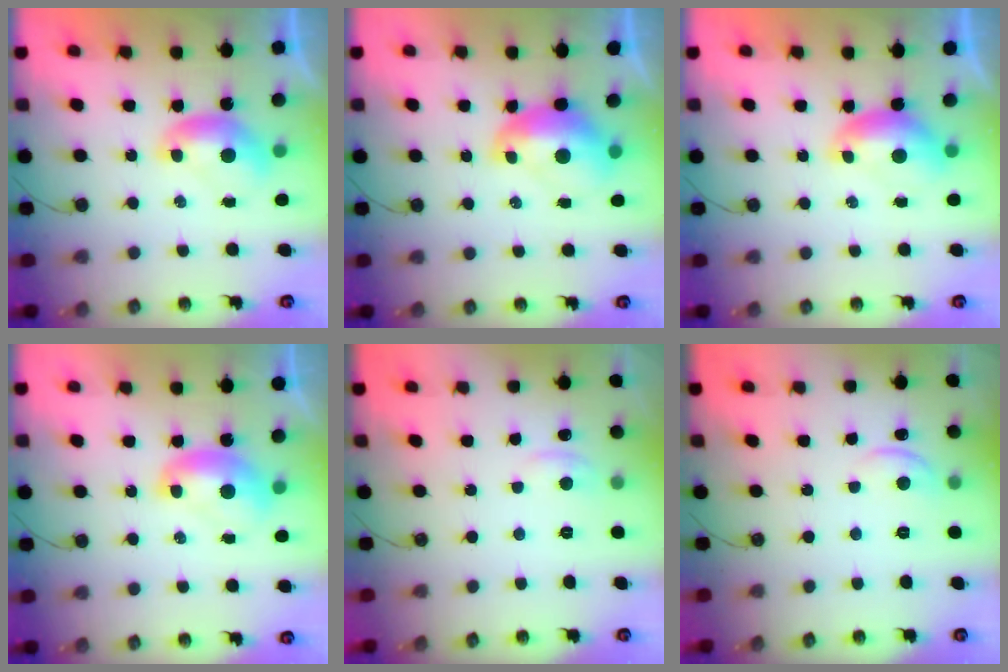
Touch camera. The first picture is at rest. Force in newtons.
{"total": 2.8, "press": 2.7, "slide": 0.7}
{"total": 0.8, "press": 0.7, "slide": 0.3}
{"total": 2.2, "press": 2.1, "slide": 0.3}
{"total": 0.8, "press": 0.4, "slide": 0.7}
{"total": 1.8, "press": 1.7, "slide": 0.6}